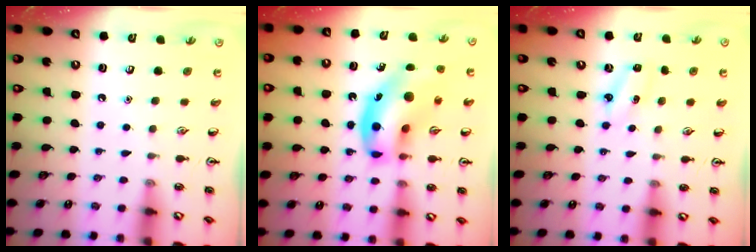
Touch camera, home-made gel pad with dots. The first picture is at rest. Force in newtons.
{"total": 17.9, "press": 17.4, "slide": 4.3}
{"total": 3.7, "press": 3.5, "slide": 1.1}